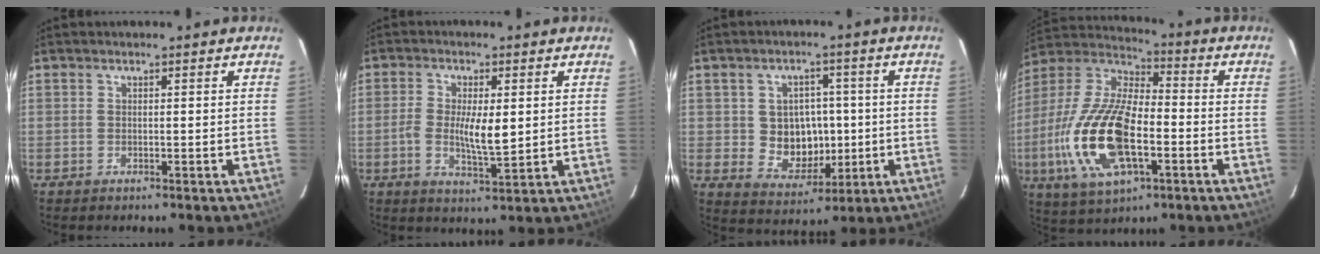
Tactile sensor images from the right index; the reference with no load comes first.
{"total": 6.9, "force": [-0.1, 2.5, 6.4], "torque": [-0.123, -0.004, -0.003]}
{"total": 8.9, "force": [-0.2, 7.9, 4.2], "torque": [-0.087, 0.010, 0.015]}
{"total": 21.4, "force": [-5.6, 9.5, 18.4], "torque": [-0.395, -0.015, -0.106]}